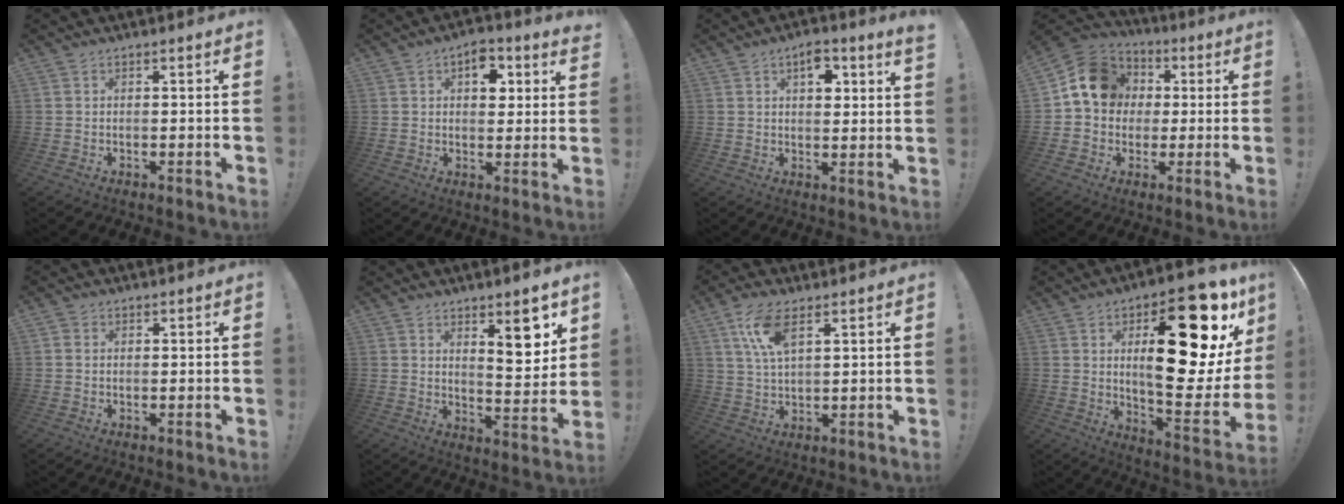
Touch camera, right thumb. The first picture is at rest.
{"total": 7.5, "force": [2.8, 5.0, 4.8], "torque": [-0.048, -0.007, 0.046]}
{"total": 5.7, "force": [3.0, 2.3, 4.2], "torque": [-0.053, -0.014, 0.047]}
{"total": 14.4, "force": [2.5, 12.4, 6.8], "torque": [-0.085, 0.008, 0.057]}
{"total": 1.1, "force": [0.4, 0.9, 0.3], "torque": [-0.007, 0.003, 0.008]}
{"total": 10.1, "force": [5.9, 3.0, 7.7], "torque": [-0.086, -0.041, 0.093]}
{"total": 8.8, "force": [4.7, 3.2, 6.7], "torque": [-0.135, -0.011, 0.084]}
{"total": 29.7, "force": [8.4, 12.0, 25.8], "torque": [-0.357, -0.054, 0.148]}